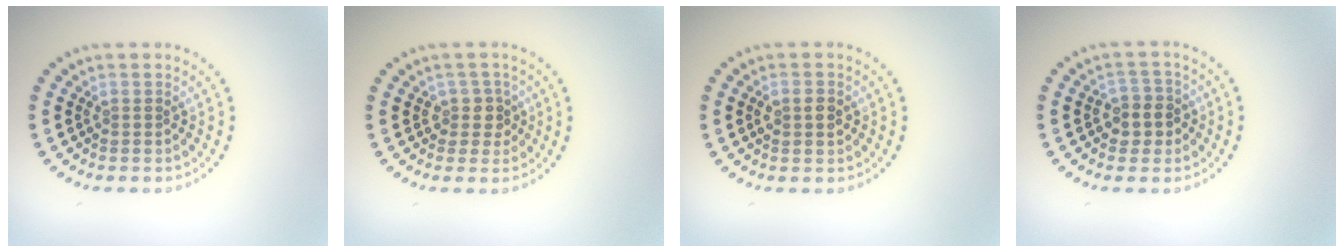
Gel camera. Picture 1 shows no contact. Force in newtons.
{"total": 2.0, "press": 1.6, "slide": 1.2}
{"total": 2.3, "press": 2.3, "slide": 0.1}
{"total": 2.6, "press": 2.4, "slide": 1.1}